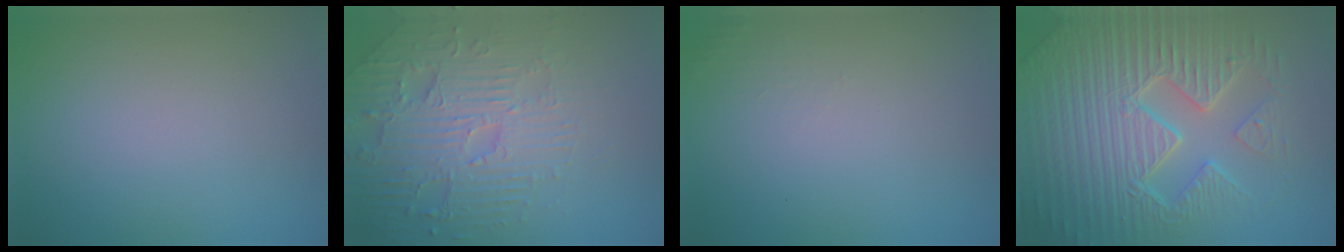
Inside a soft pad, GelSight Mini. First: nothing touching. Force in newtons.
{"total": 6.5, "press": 5.1, "slide": 4.0}
{"total": 0.7, "press": 0.6, "slide": 0.1}
{"total": 9.8, "press": 6.9, "slide": 7.0}